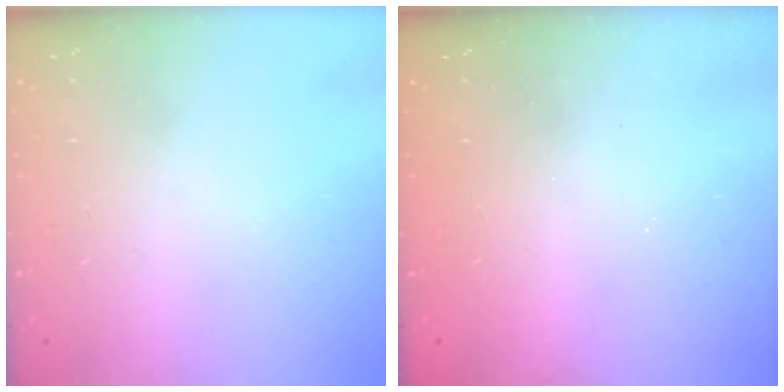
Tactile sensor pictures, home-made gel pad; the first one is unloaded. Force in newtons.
{"total": 1.9, "press": 1.9, "slide": 0.6}